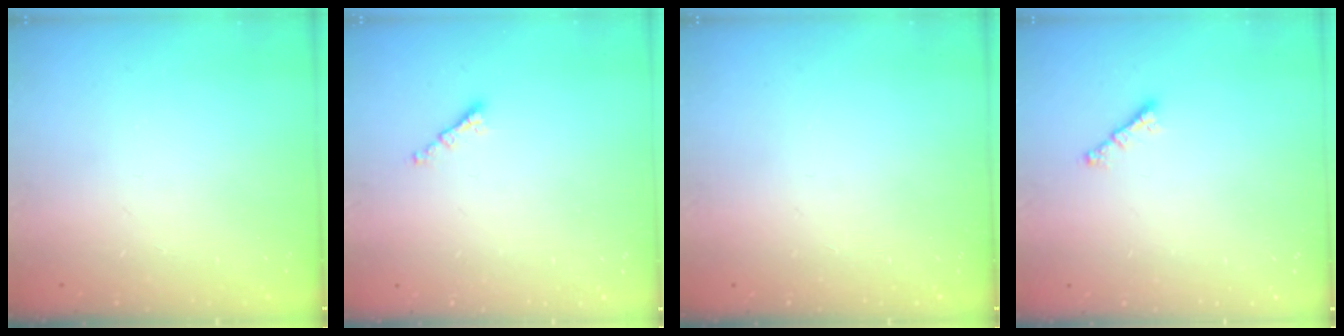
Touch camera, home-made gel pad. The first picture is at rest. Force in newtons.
{"total": 1.6, "press": 1.6, "slide": 0.0}
{"total": 0.0}
{"total": 0.8, "press": 0.7, "slide": 0.4}